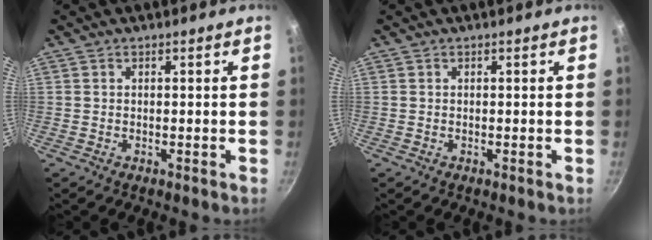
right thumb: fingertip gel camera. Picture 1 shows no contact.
{"total": 0.0}